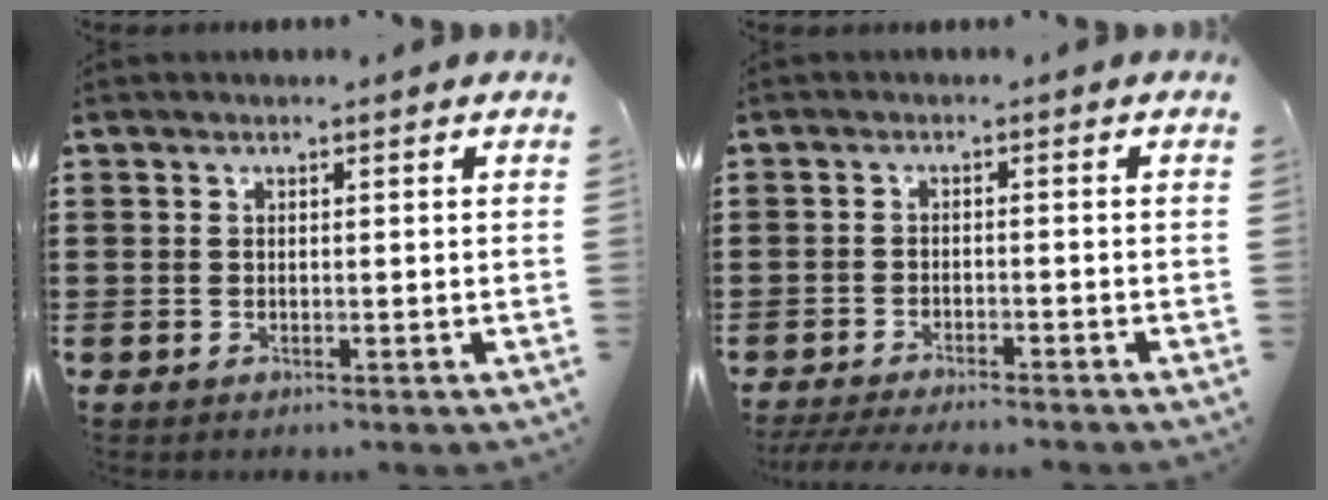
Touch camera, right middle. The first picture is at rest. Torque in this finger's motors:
{"motor_torque": [1.00, -0.24, 0.12, 0.09]}